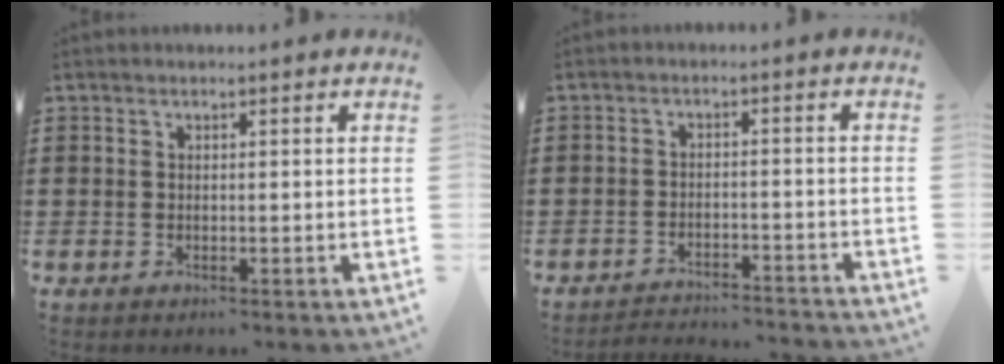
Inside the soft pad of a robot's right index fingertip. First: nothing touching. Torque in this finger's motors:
{"motor_torque": [0.07, 0.95, -1.05, -0.21]}